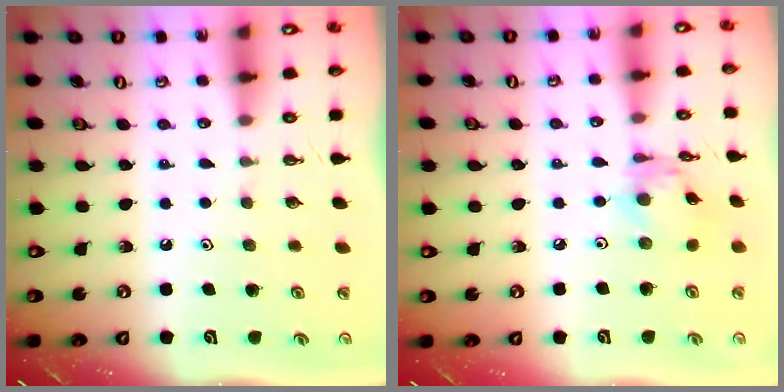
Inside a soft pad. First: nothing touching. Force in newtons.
{"total": 6.6, "press": 6.6, "slide": 0.4}